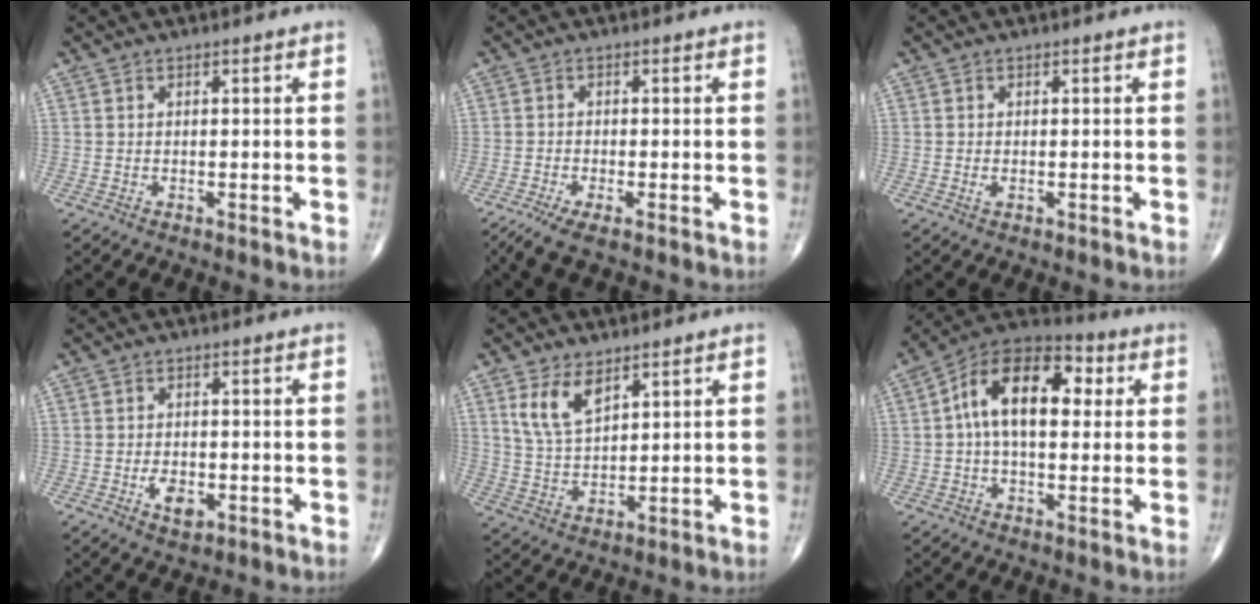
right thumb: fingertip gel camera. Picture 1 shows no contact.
{"total": 4.0, "force": [-2.5, 0.7, 3.1], "torque": [-0.073, -0.005, -0.049]}
{"total": 1.0, "force": [-0.2, 0.6, 0.8], "torque": [-0.018, -0.001, -0.004]}
{"total": 4.1, "force": [-1.4, 2.4, 3.1], "torque": [-0.046, 0.000, -0.018]}
{"total": 7.2, "force": [3.9, 3.6, 4.9], "torque": [-0.084, -0.020, 0.085]}
{"total": 16.0, "force": [2.7, 9.1, 12.9], "torque": [-0.198, 0.031, 0.035]}